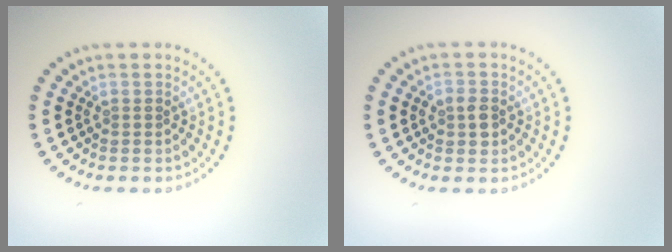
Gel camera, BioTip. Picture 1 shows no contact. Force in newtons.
{"total": 1.7, "press": 1.7, "slide": 0.4}